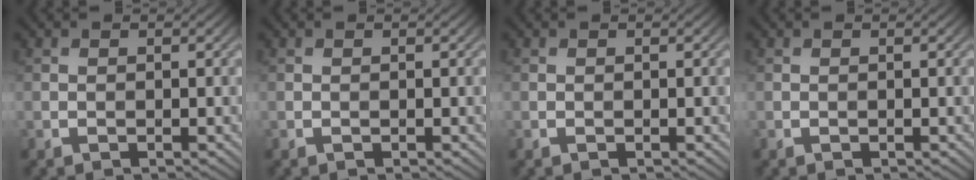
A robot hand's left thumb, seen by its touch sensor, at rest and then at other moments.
{"total": 0.0}
{"total": 0.0}
{"total": 0.0}